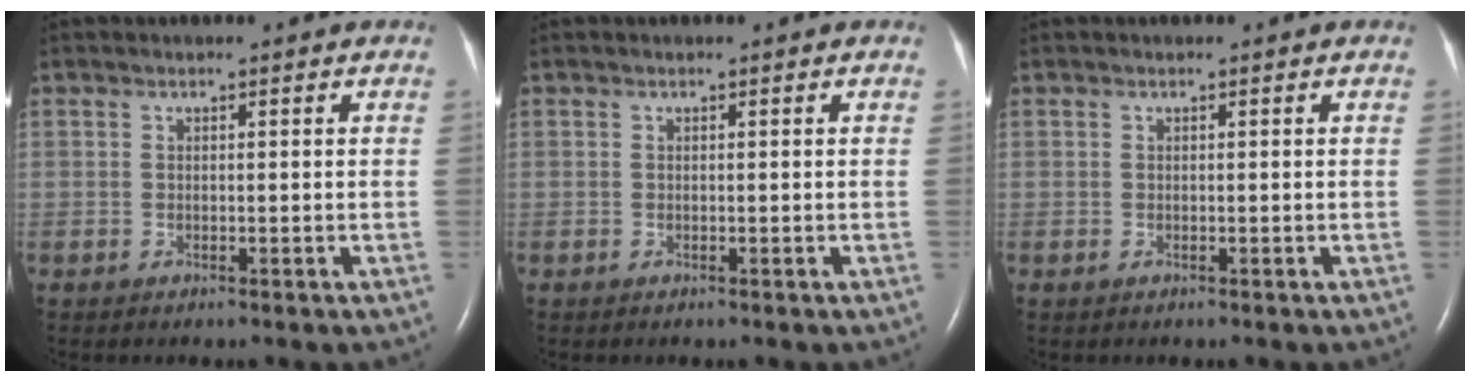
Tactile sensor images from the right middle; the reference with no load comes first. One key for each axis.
{"total": 0.0}
{"total": 0.0}